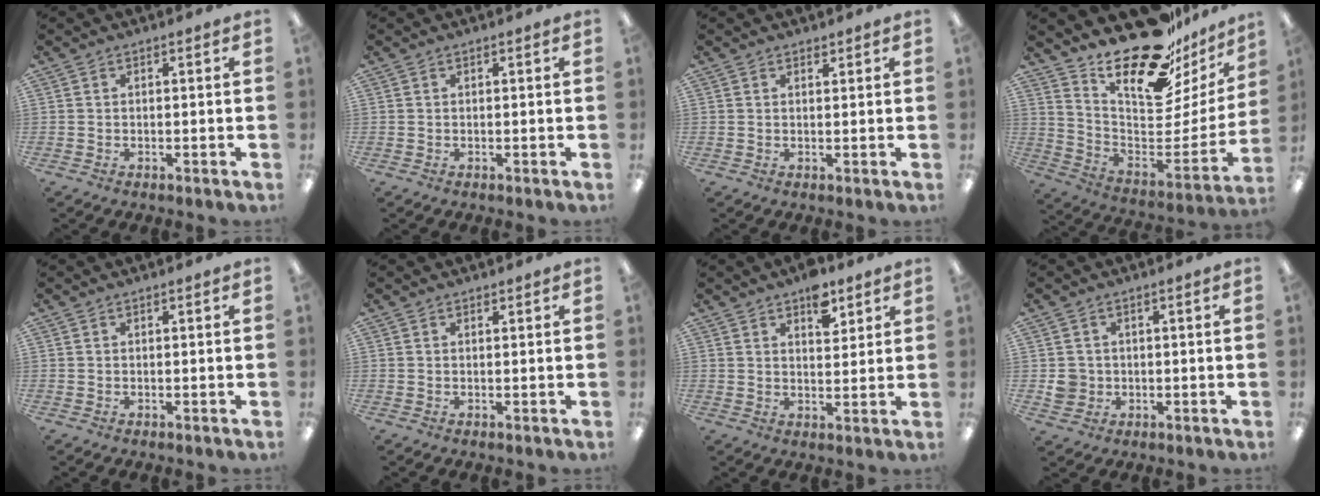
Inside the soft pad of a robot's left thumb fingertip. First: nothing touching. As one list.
[{"total": 0.0}, {"total": 1.1, "force": [1.0, 0.4, 0.2], "torque": [0.004, -0.004, 0.017]}, {"total": 24.0, "force": [19.3, 8.1, 11.7], "torque": [-0.162, -0.152, 0.326]}, {"total": 0.0}, {"total": 0.5, "force": [0.5, 0.2, 0.0], "torque": [0.007, -0.004, 0.007]}, {"total": 7.0, "force": [4.7, 3.6, 3.8], "torque": [-0.039, -0.023, 0.076]}, {"total": 3.9, "force": [0.1, 3.8, 0.9], "torque": [-0.013, 0.006, 0.004]}]